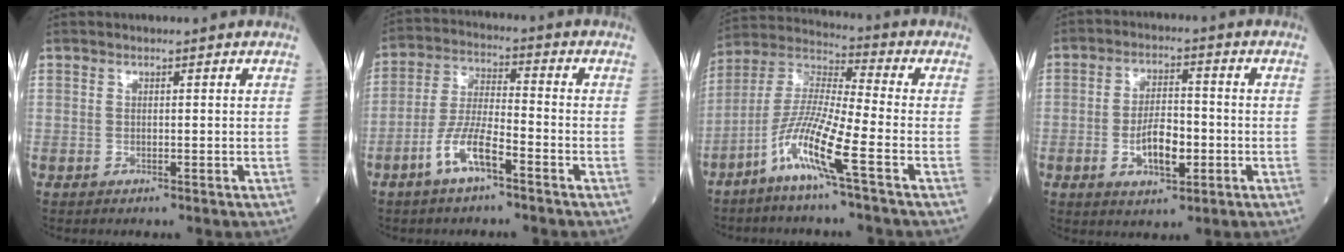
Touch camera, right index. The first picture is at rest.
{"total": 7.8, "force": [-4.3, 1.7, 6.3], "torque": [-0.131, 0.003, -0.085]}
{"total": 11.0, "force": [-5.5, -0.5, 9.5], "torque": [-0.195, -0.008, -0.120]}
{"total": 7.4, "force": [-1.9, 3.1, 6.4], "torque": [-0.119, 0.005, -0.030]}